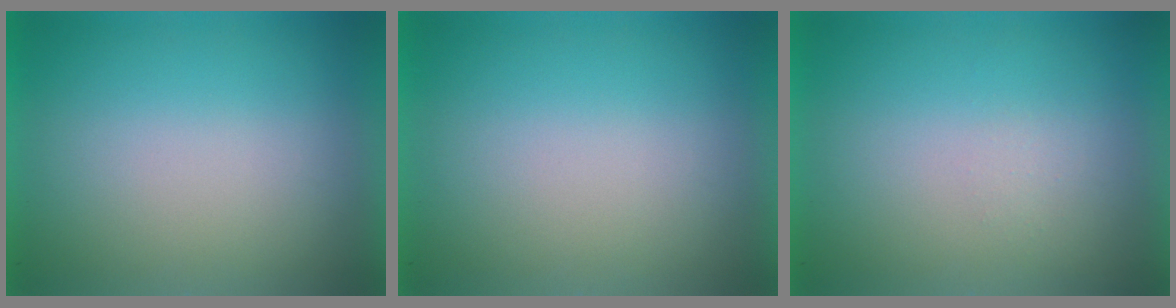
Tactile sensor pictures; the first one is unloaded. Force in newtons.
{"total": 0.0}
{"total": 1.3}